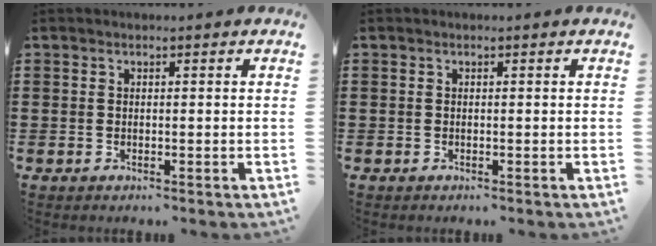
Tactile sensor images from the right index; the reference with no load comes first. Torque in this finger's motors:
{"motor_torque": [-1.06, 1.08, -0.18, -0.05]}